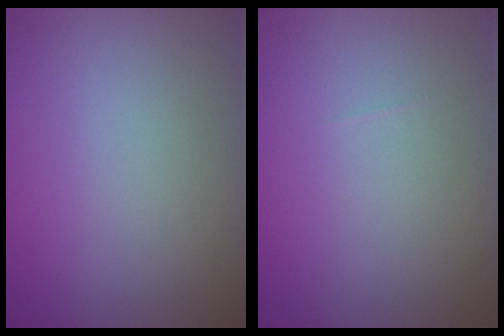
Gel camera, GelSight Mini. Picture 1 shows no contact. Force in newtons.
{"total": 0.0}